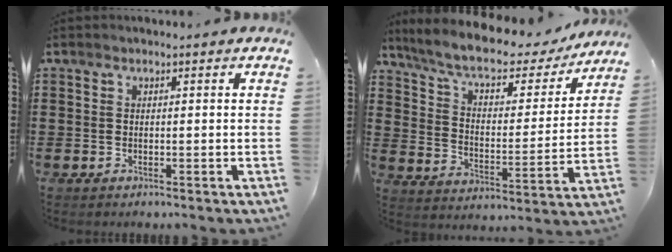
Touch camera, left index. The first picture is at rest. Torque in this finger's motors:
{"motor_torque": [1.06, -1.08, 0.57, 0.21]}